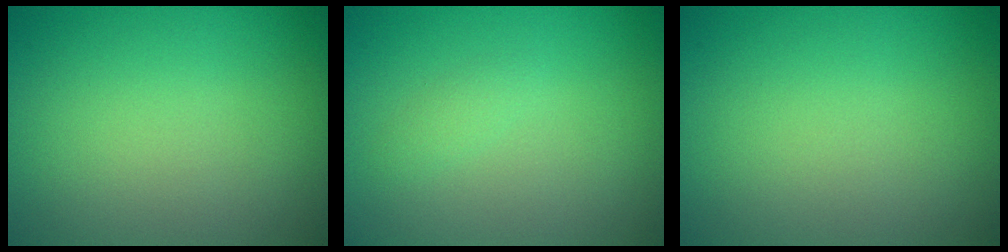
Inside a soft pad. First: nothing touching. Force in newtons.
{"total": 0.7, "press": 0.7, "slide": 0.0}
{"total": 0.0}